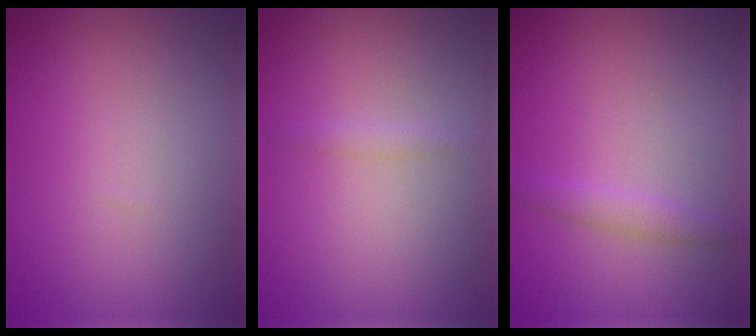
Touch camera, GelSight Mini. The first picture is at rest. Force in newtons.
{"total": 0.7, "press": 0.7, "slide": 0.1}
{"total": 1.3, "press": 1.3, "slide": 0.0}